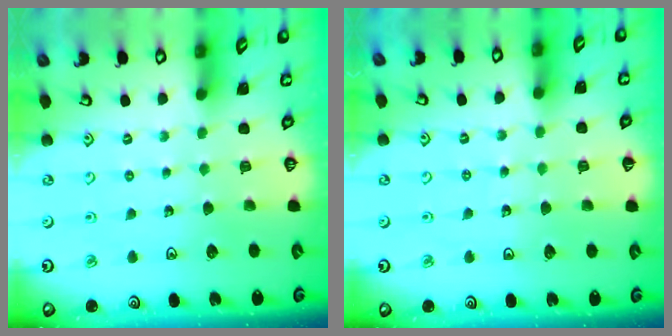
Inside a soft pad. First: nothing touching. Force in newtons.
{"total": 2.9, "press": 2.8, "slide": 0.3}